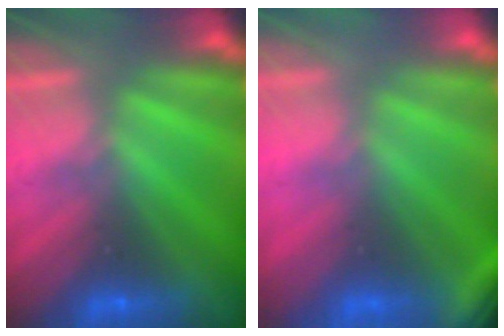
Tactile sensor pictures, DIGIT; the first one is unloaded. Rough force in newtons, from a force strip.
{"total": 2.9}